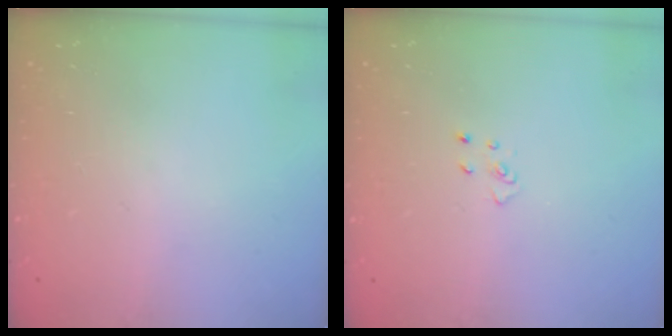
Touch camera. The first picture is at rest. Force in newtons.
{"total": 3.2, "press": 3.2, "slide": 0.3}